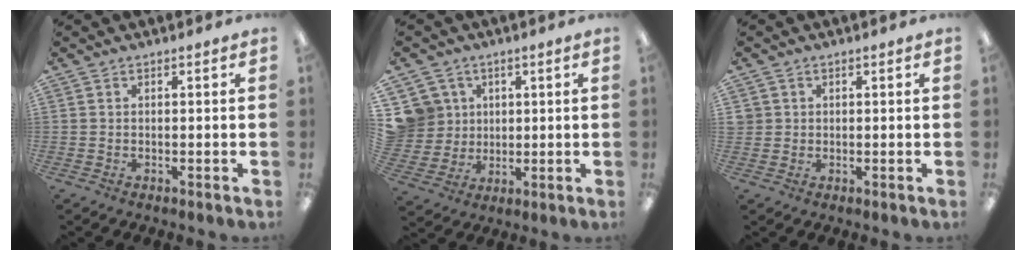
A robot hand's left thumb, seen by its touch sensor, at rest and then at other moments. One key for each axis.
{"total": 9.1, "fx": 3.4, "fy": 8.4, "fz": 0.5, "tx": -0.040, "ty": -0.010, "tz": 0.075}
{"total": 2.0, "fx": 0.5, "fy": 2.0, "fz": 0.1, "tx": -0.006, "ty": 0.003, "tz": 0.008}